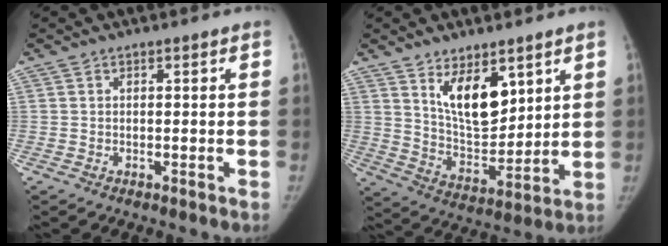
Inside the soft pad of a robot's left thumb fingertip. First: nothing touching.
{"total": 12.3, "force": [6.3, 6.1, 8.6], "torque": [-0.107, -0.056, 0.123]}